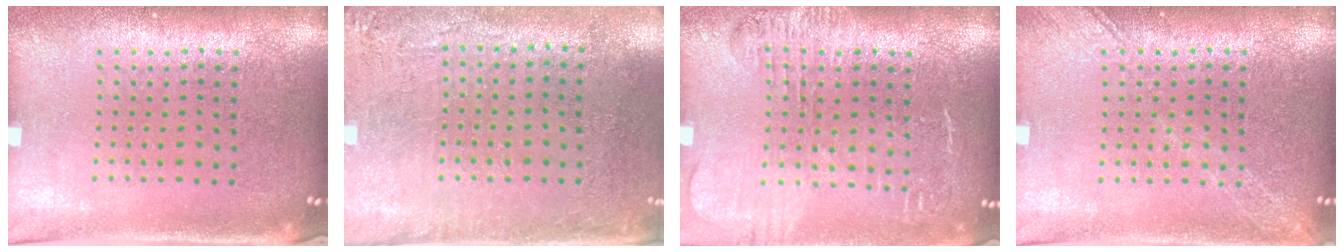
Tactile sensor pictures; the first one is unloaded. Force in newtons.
{"total": 2.8, "press": 2.4, "slide": 1.6}
{"total": 1.7, "press": 1.5, "slide": 0.8}
{"total": 2.4, "press": 2.3, "slide": 0.4}